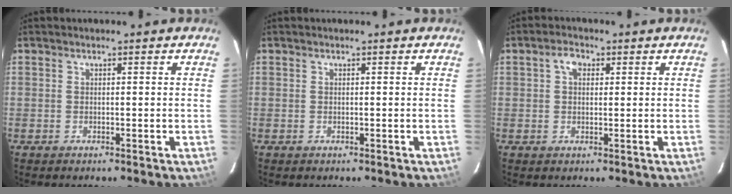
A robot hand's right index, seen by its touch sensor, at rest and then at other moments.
{"total": 0.0}
{"total": 2.7, "force": [0.8, 1.9, 1.7], "torque": [-0.029, 0.011, 0.014]}